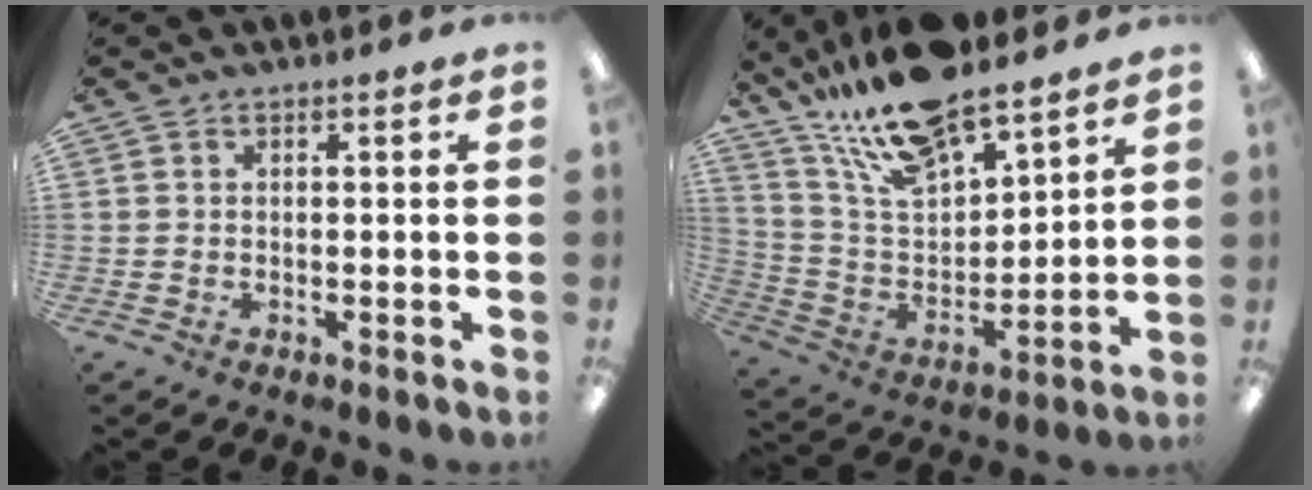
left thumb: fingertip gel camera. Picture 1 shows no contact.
{"total": 18.8, "force": [15.6, 5.6, 8.9], "torque": [-0.188, -0.088, 0.277]}